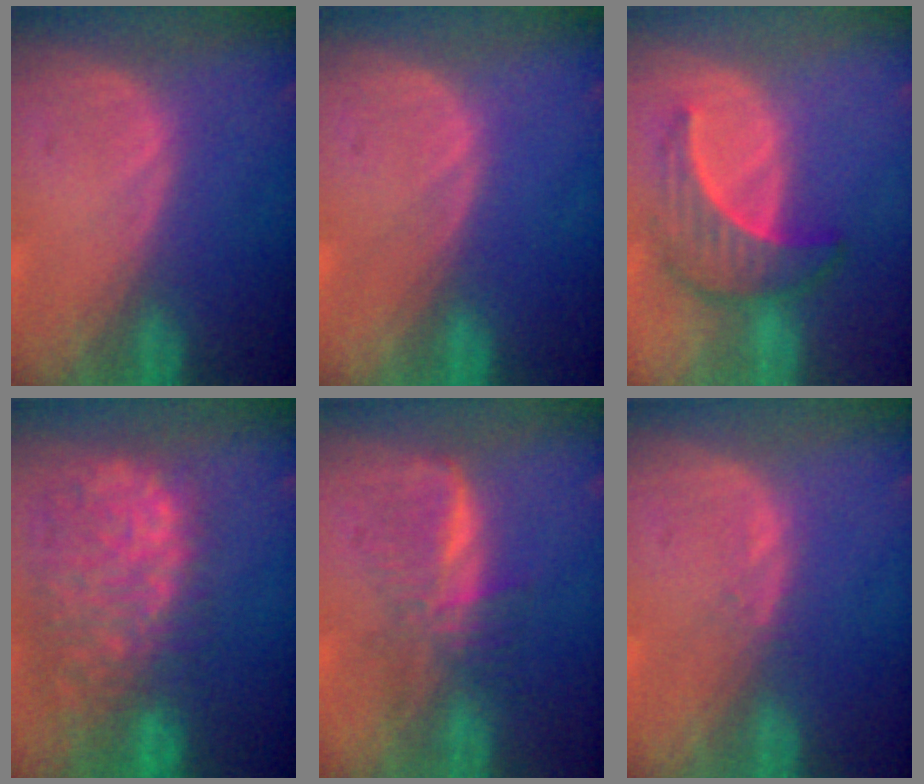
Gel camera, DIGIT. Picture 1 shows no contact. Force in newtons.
{"total": 0.0}
{"total": 6.4, "press": 6.3, "slide": 1.0}
{"total": 12.8, "press": 10.6, "slide": 7.1}
{"total": 5.2, "press": 5.2, "slide": 0.7}
{"total": 0.7, "press": 0.7, "slide": 0.1}